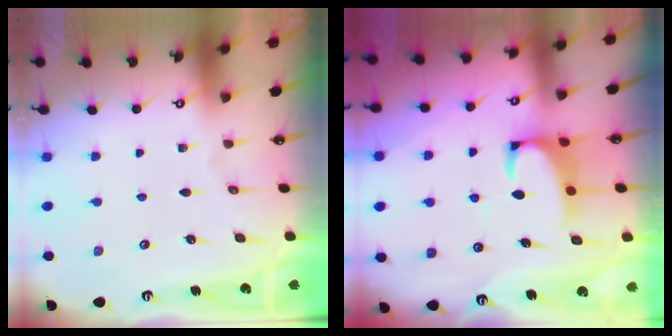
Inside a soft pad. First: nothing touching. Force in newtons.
{"total": 2.2, "press": 2.0, "slide": 0.9}